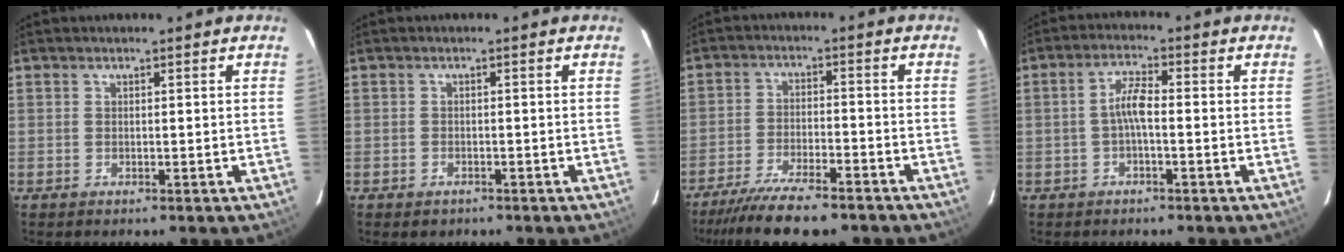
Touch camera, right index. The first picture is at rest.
{"total": 1.9, "force": [-1.2, 1.4, 0.5], "torque": [-0.012, 0.001, -0.014]}
{"total": 13.6, "force": [-11.3, 3.1, 7.0], "torque": [-0.156, -0.023, -0.187]}
{"total": 3.7, "force": [-1.0, 0.7, 3.5], "torque": [-0.072, 0.011, -0.021]}